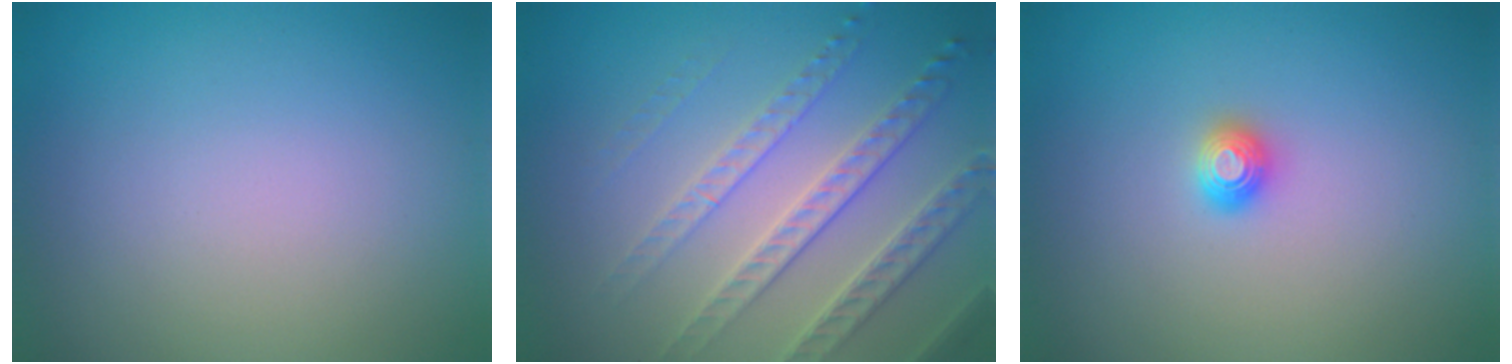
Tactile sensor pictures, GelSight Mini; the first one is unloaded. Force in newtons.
{"total": 4.6, "press": 3.9, "slide": 2.5}
{"total": 1.2, "press": 1.2, "slide": 0.1}